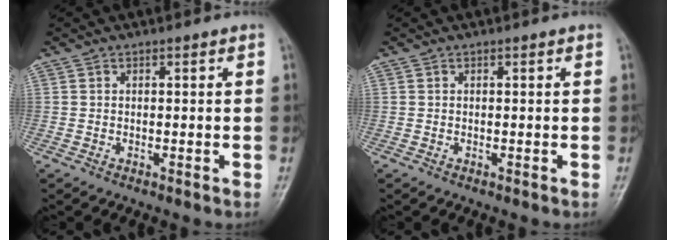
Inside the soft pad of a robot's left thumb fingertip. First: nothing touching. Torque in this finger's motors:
{"motor_torque": [0.00, 0.00, 0.04, -0.07, 0.00]}